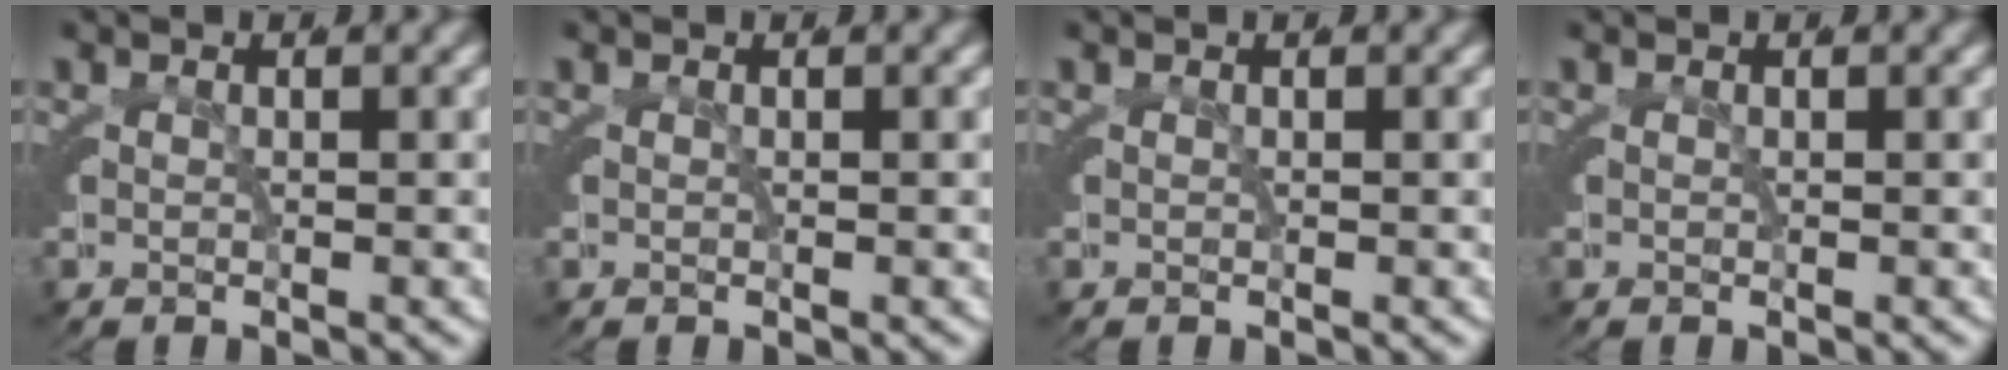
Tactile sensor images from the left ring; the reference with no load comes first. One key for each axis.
{"total": 0.0}
{"total": 0.0}
{"total": 0.0}